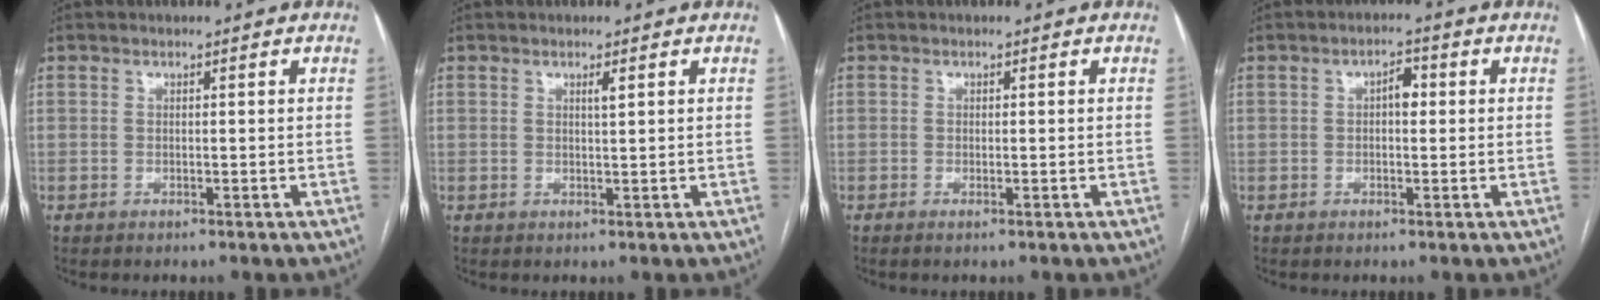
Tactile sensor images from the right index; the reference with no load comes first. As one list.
[{"total": 1.0, "force": [0.5, 0.2, 0.9], "torque": [-0.017, -0.001, 0.007]}, {"total": 0.9, "force": [-0.6, -0.1, 0.7], "torque": [-0.014, -0.002, -0.009]}, {"total": 2.6, "force": [0.3, 1.3, 2.2], "torque": [-0.032, 0.012, 0.002]}]